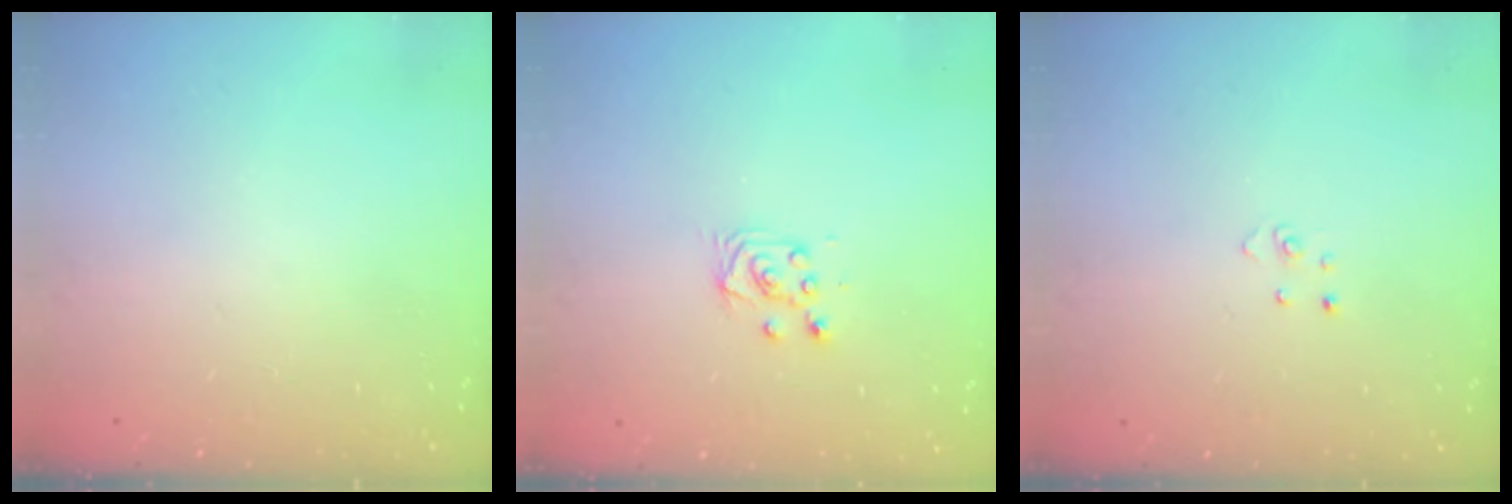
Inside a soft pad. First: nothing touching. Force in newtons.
{"total": 5.2, "press": 5.2, "slide": 0.5}
{"total": 2.7, "press": 2.7, "slide": 0.3}